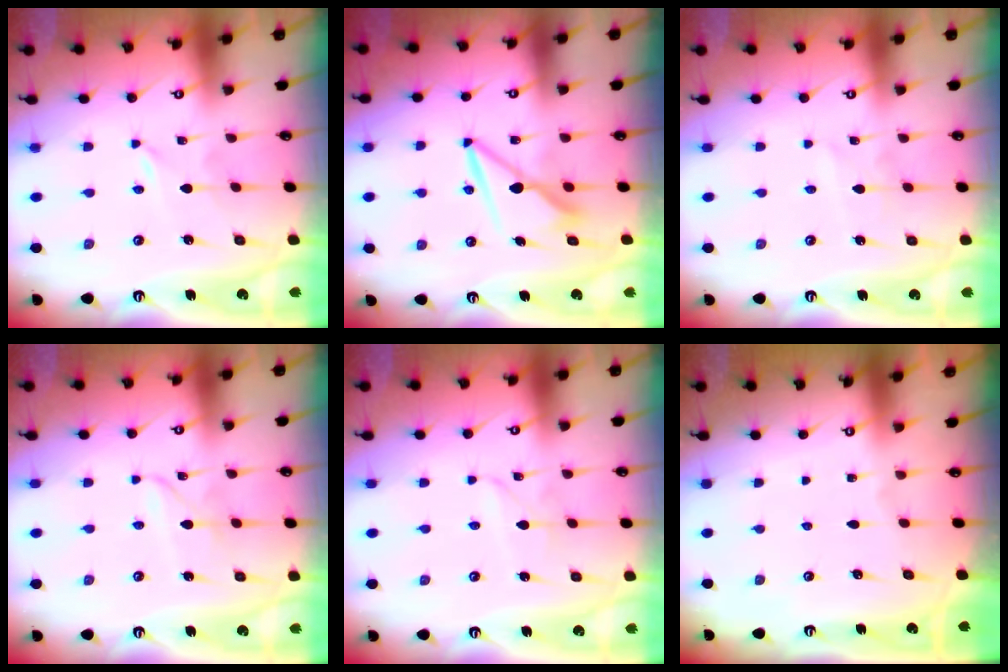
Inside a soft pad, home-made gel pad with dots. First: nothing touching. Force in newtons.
{"total": 8.1, "press": 8.0, "slide": 1.3}
{"total": 1.6, "press": 1.6, "slide": 0.1}
{"total": 2.7, "press": 2.7, "slide": 0.1}
{"total": 1.8, "press": 1.8, "slide": 0.1}
{"total": 0.0}